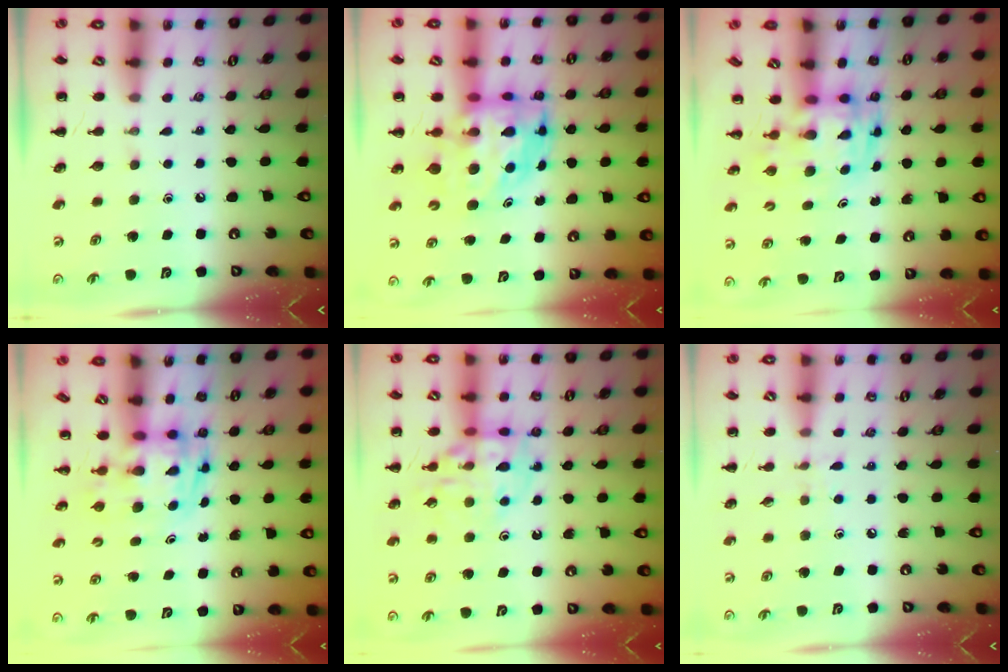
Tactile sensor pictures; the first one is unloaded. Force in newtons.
{"total": 7.2, "press": 7.0, "slide": 1.9}
{"total": 3.0, "press": 3.0, "slide": 0.6}
{"total": 2.8, "press": 2.7, "slide": 0.5}
{"total": 13.9, "press": 13.8, "slide": 1.8}
{"total": 5.7, "press": 5.2, "slide": 2.3}